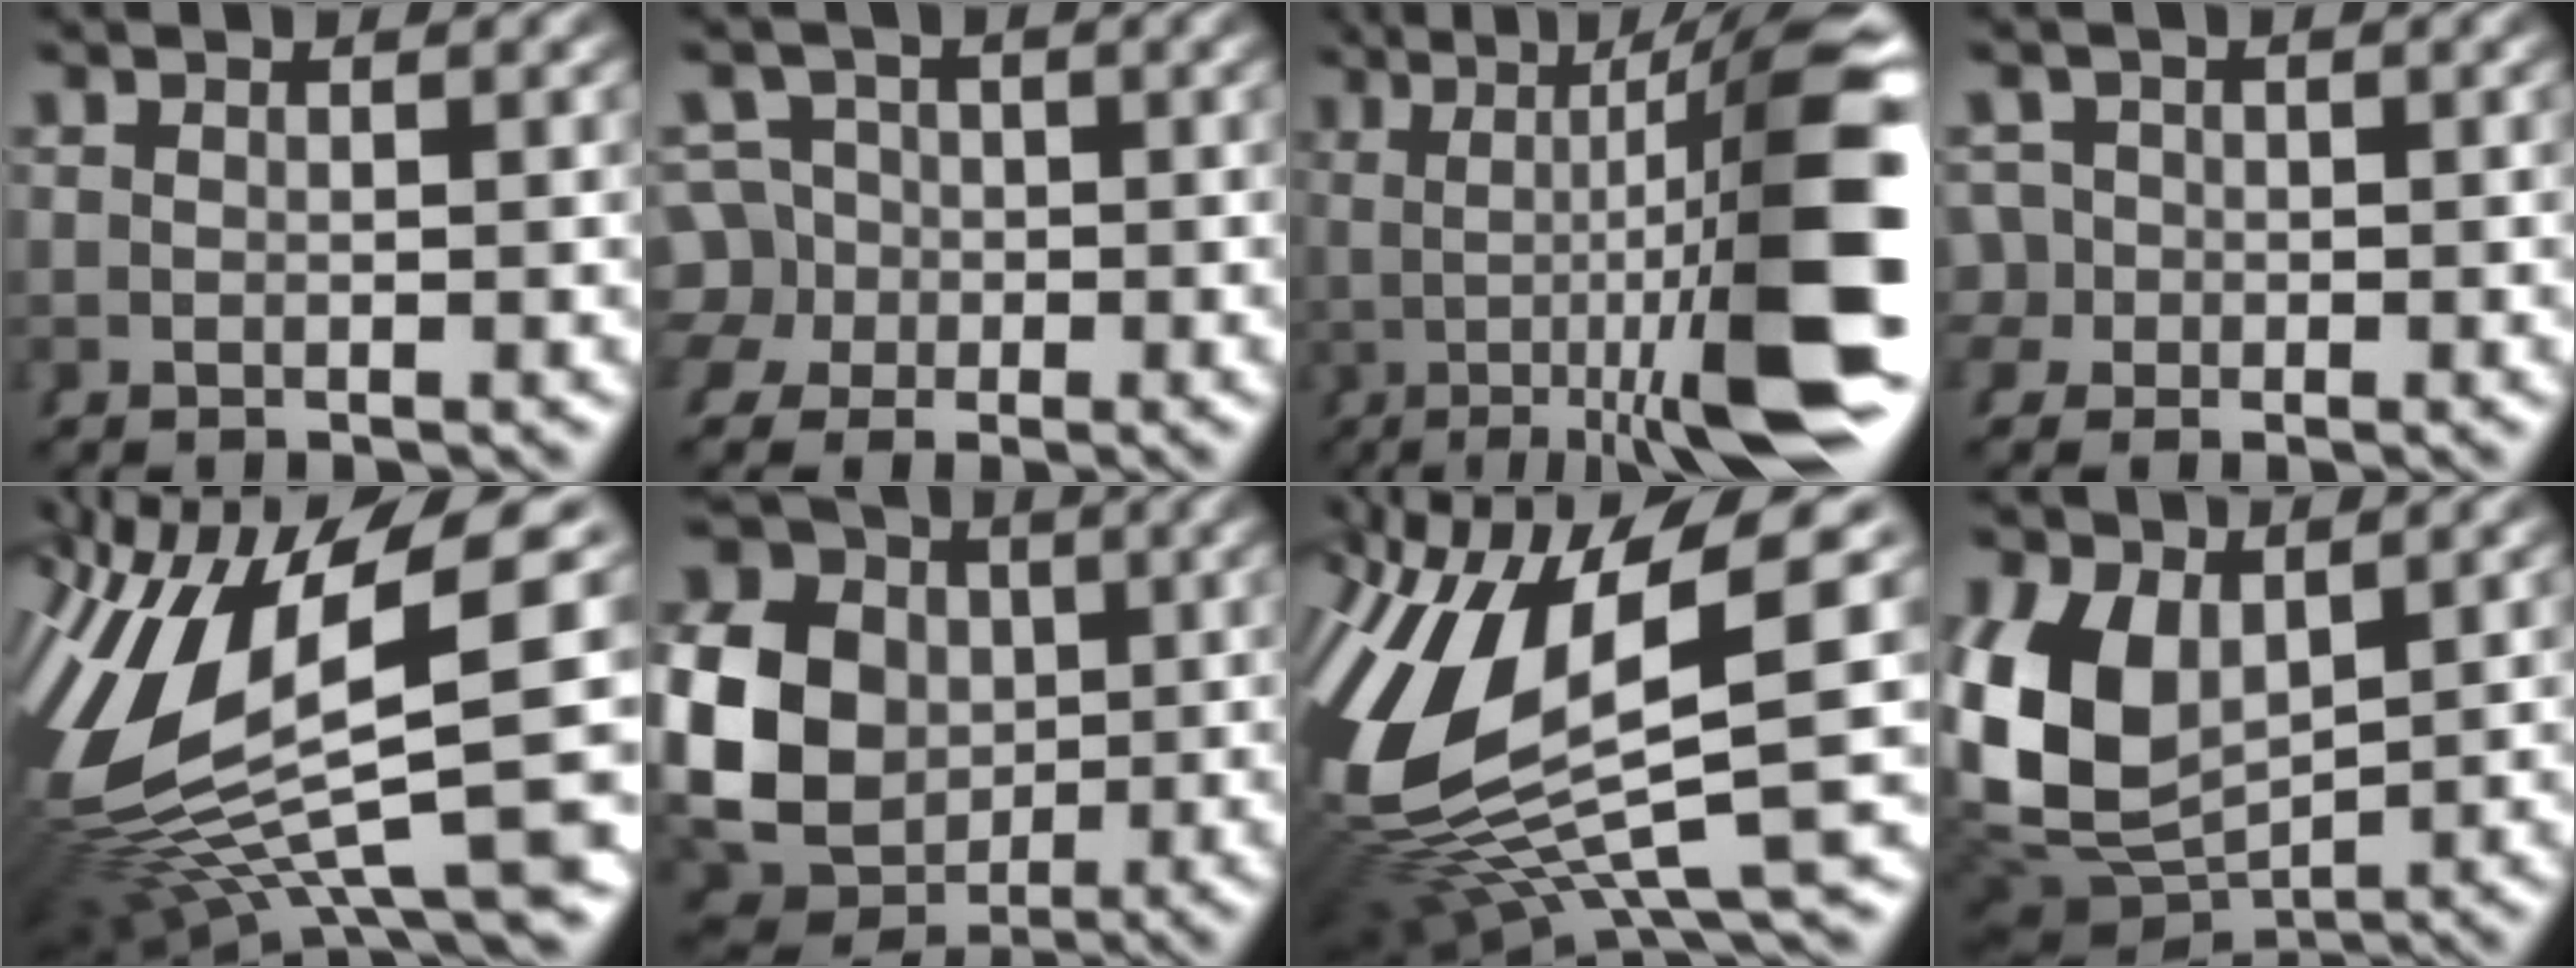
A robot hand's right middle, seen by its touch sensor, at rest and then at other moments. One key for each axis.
{"total": 6.7, "fx": -1.0, "fy": 6.4, "fz": 2.0, "tx": -0.035, "ty": -0.028, "tz": -0.015}
{"total": 14.7, "fx": 0.7, "fy": 3.9, "fz": 14.2, "tx": -0.165, "ty": -0.002, "tz": 0.020}
{"total": 2.5, "fx": -0.4, "fy": 2.4, "fz": 0.4, "tx": -0.005, "ty": -0.011, "tz": -0.007}
{"total": 16.5, "fx": 0.1, "fy": 9.0, "fz": 13.8, "tx": -0.255, "ty": -0.009, "tz": 0.008}
{"total": 18.4, "fx": 1.6, "fy": 16.0, "fz": 8.8, "tx": -0.191, "ty": -0.021, "tz": 0.014}
{"total": 14.0, "fx": 0.4, "fy": 8.0, "fz": 11.4, "tx": -0.235, "ty": -0.013, "tz": 0.012}
{"total": 10.3, "fx": 0.5, "fy": 7.8, "fz": 6.7, "tx": -0.153, "ty": -0.020, "tz": 0.021}